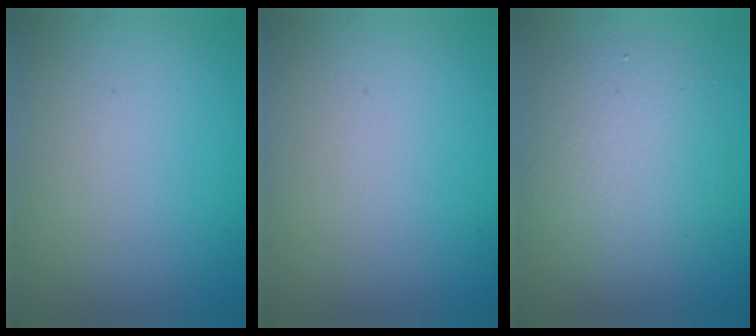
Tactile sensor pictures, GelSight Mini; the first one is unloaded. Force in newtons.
{"total": 0.0}
{"total": 4.4, "press": 4.4, "slide": 0.4}